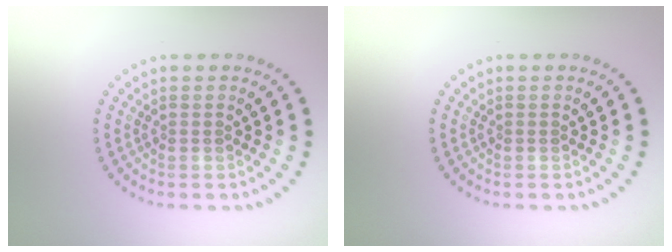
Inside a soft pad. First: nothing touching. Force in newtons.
{"total": 0.0}